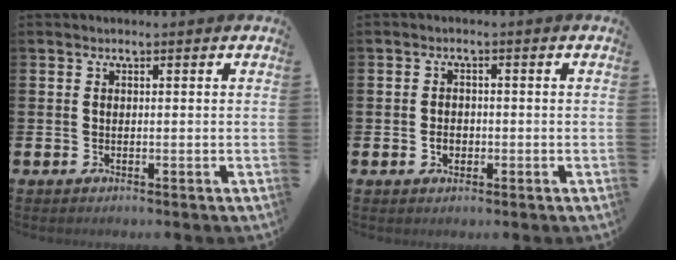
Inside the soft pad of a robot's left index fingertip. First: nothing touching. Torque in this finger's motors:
{"motor_torque": [0.19, -0.05, 0.03, 0.04]}